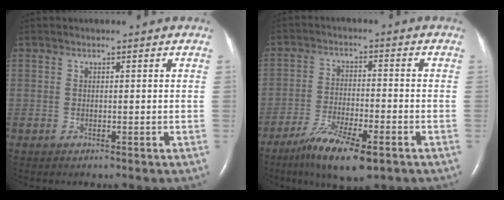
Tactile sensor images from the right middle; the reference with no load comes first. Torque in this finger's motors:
{"motor_torque": [1.12, -1.01, 0.40, 0.08]}